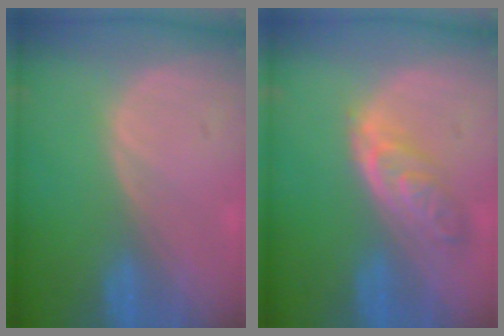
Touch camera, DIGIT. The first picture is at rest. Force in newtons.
{"total": 5.2, "press": 5.2, "slide": 0.4}